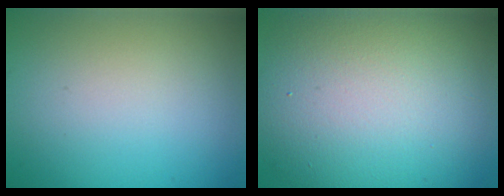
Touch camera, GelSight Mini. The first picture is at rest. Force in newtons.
{"total": 12.9, "press": 12.8, "slide": 1.1}